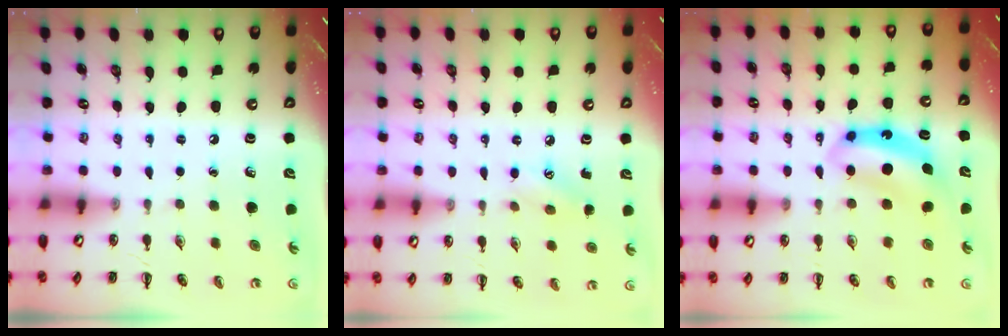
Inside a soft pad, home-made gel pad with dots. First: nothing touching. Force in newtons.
{"total": 6.7, "press": 6.5, "slide": 1.5}
{"total": 7.6, "press": 7.5, "slide": 1.3}